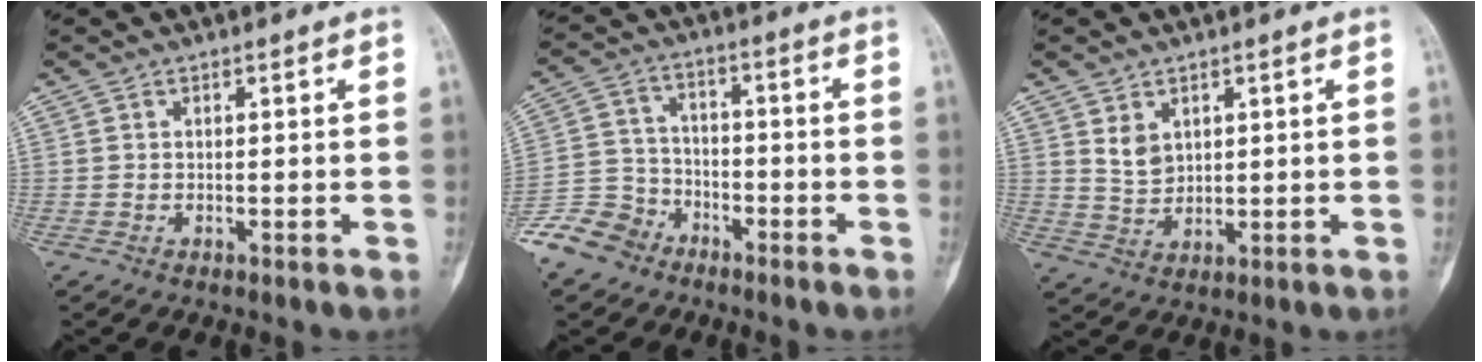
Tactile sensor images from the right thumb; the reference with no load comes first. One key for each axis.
{"total": 9.2, "fx": -6.5, "fy": 6.2, "fz": 1.8, "tx": -0.019, "ty": 0.043, "tz": -0.134}
{"total": 4.1, "fx": 1.9, "fy": 2.9, "fz": 2.2, "tx": -0.024, "ty": -0.018, "tz": 0.045}